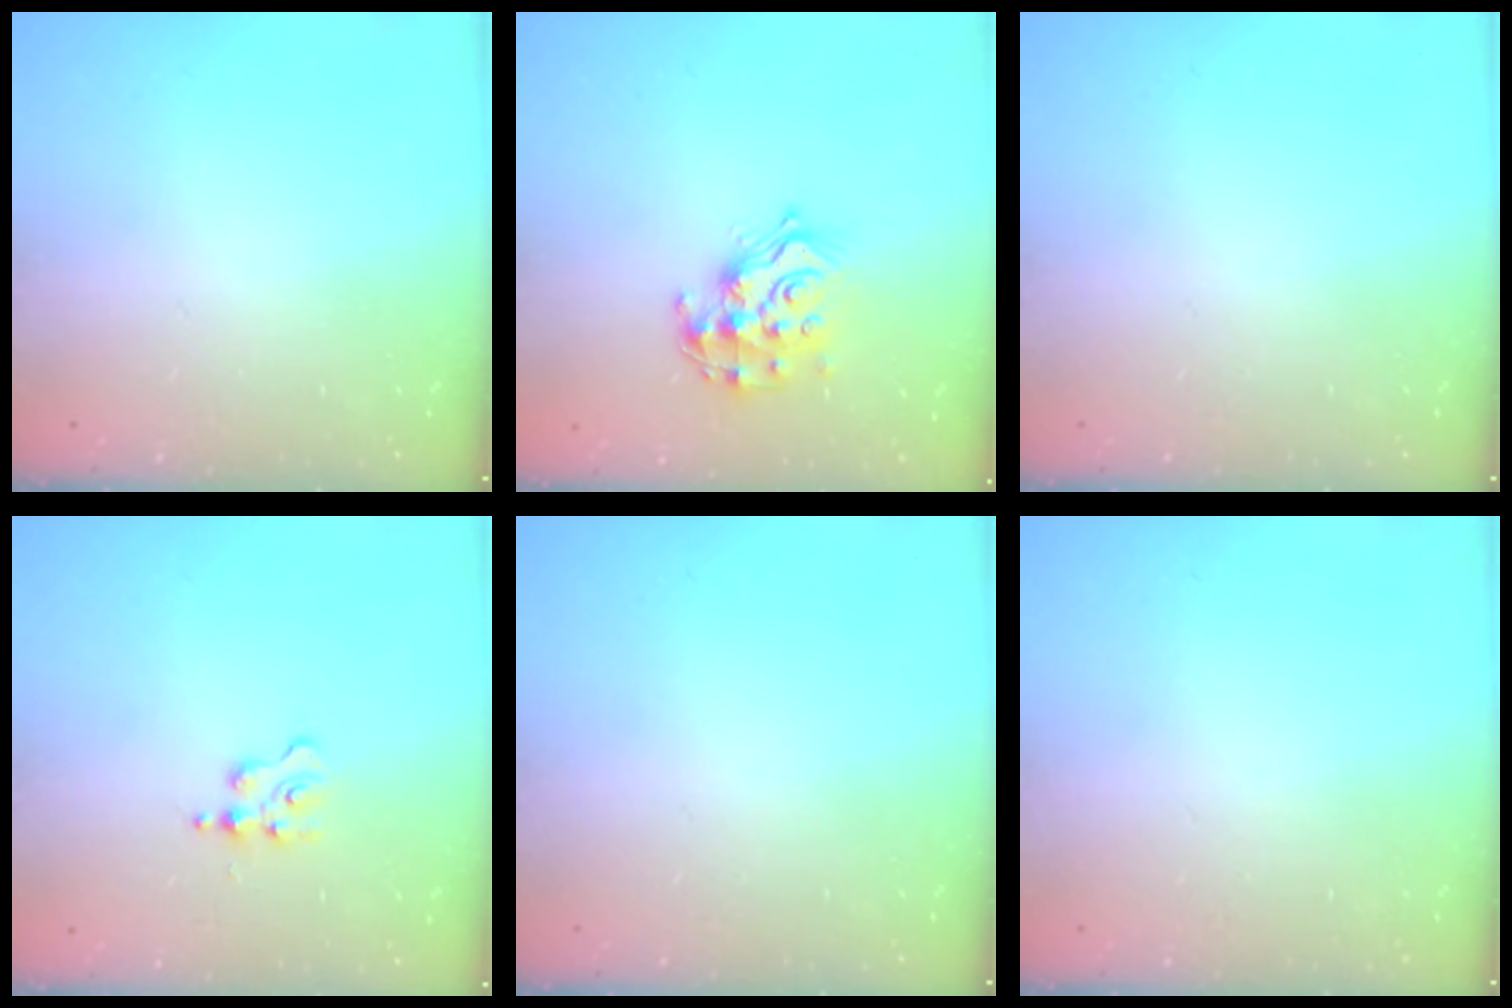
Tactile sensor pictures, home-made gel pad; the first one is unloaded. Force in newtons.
{"total": 13.9, "press": 13.9, "slide": 1.1}
{"total": 0.0}
{"total": 2.5, "press": 2.5, "slide": 0.3}
{"total": 0.0}
{"total": 0.0}